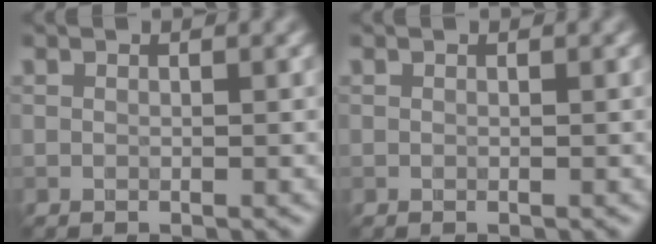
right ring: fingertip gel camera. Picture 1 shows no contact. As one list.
[{"total": 0.0}]